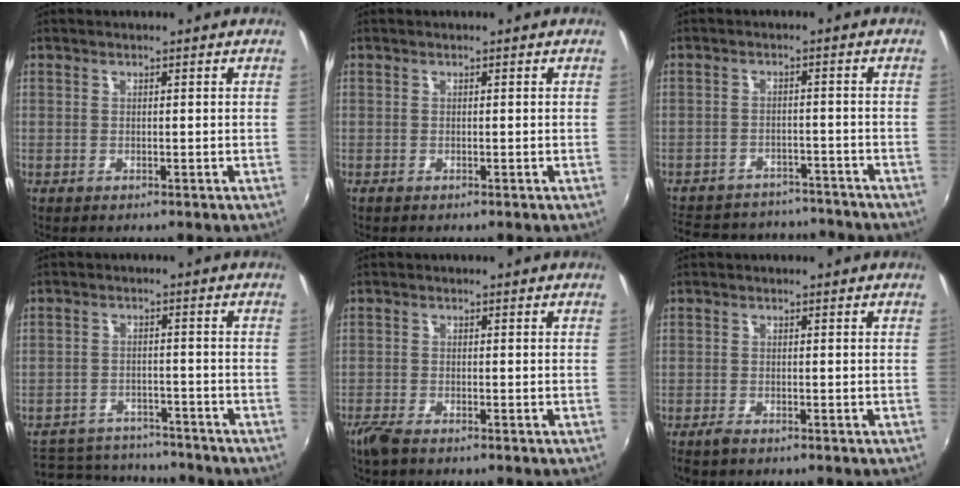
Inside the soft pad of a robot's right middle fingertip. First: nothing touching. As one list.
[{"total": 0.0}, {"total": 20.3, "force": [-17.3, 7.8, 7.0], "torque": [-0.164, 0.018, -0.225]}, {"total": 13.4, "force": [-11.4, 5.7, 4.1], "torque": [-0.109, 0.016, -0.155]}, {"total": 3.0, "force": [-2.4, 0.6, 1.7], "torque": [-0.045, -0.009, -0.051]}, {"total": 1.4, "force": [-1.2, 0.3, 0.7], "torque": [-0.016, -0.005, -0.024]}]